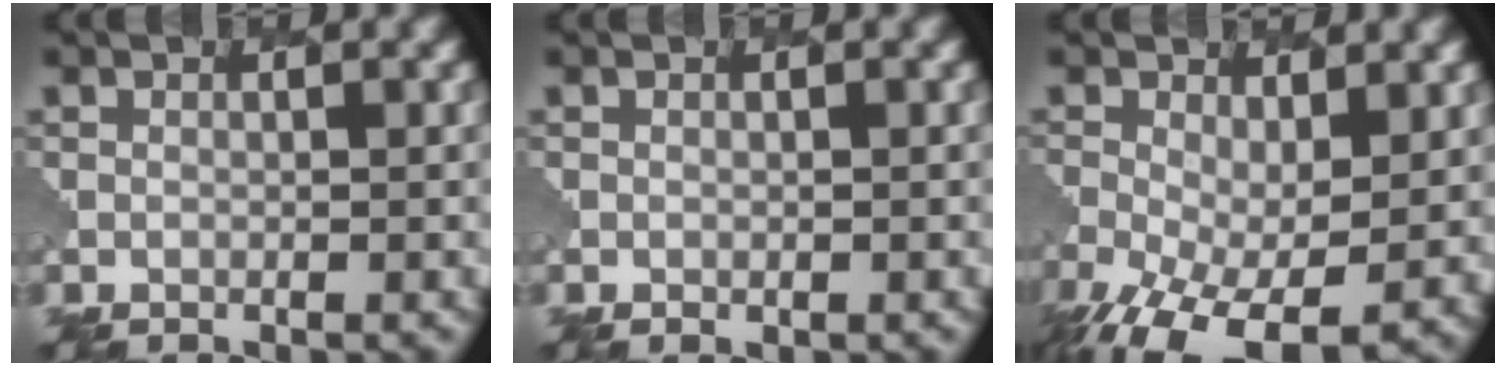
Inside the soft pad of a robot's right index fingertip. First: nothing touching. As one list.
[{"total": 0.7, "force": [0.1, 0.6, 0.4], "torque": [-0.008, -0.001, 0.003]}, {"total": 9.3, "force": [-3.1, 4.7, 7.4], "torque": [-0.157, -0.041, -0.043]}]